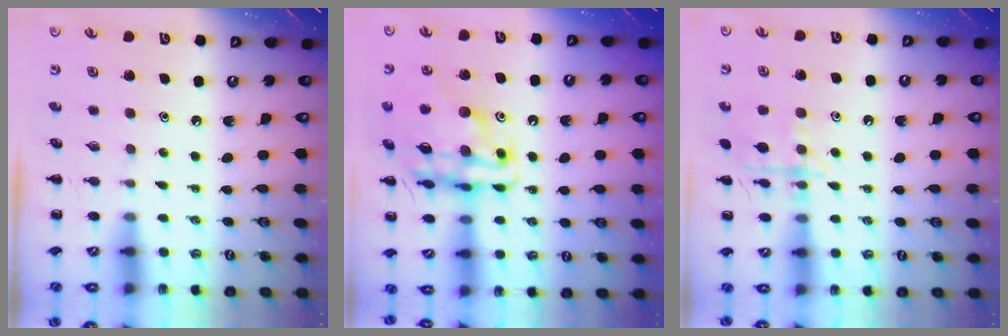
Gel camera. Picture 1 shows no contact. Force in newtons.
{"total": 19.5, "press": 19.2, "slide": 3.6}
{"total": 11.2, "press": 11.2, "slide": 0.6}